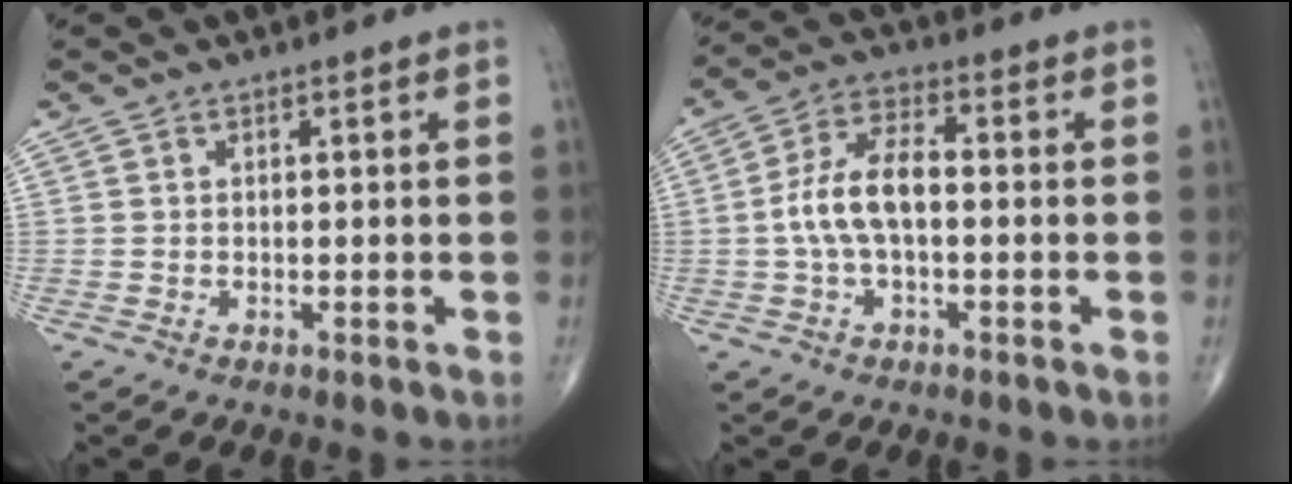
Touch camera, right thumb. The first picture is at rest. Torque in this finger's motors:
{"motor_torque": [0.09, 0.07, 0.84, -0.16, 0.24]}